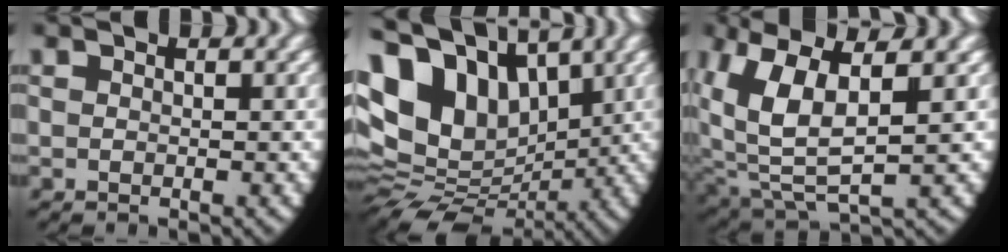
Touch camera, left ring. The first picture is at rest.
{"total": 17.5, "force": [2.0, 14.2, 10.0], "torque": [-0.224, -0.045, 0.037]}
{"total": 8.7, "force": [1.6, 5.2, 6.7], "torque": [-0.170, -0.029, 0.048]}